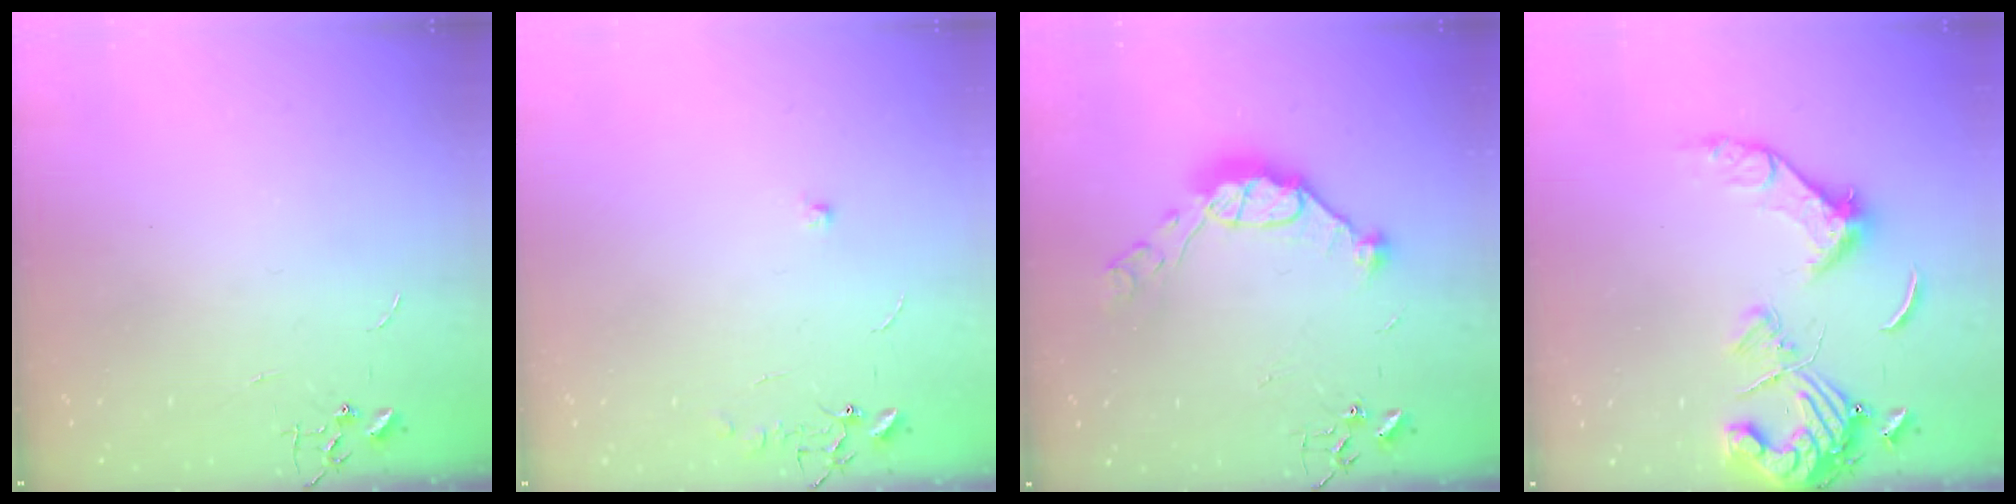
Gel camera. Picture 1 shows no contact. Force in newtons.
{"total": 6.2, "press": 6.1, "slide": 0.7}
{"total": 13.0, "press": 12.9, "slide": 1.4}
{"total": 14.4, "press": 14.3, "slide": 1.9}